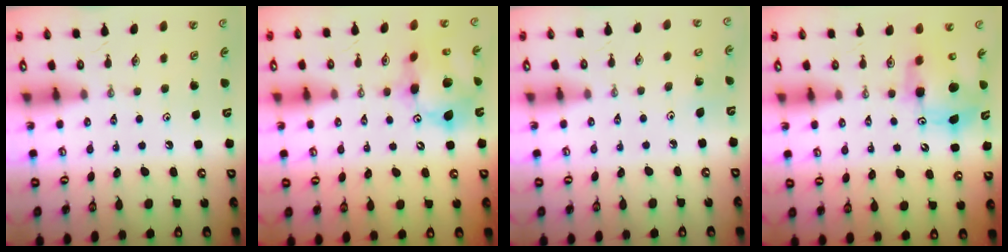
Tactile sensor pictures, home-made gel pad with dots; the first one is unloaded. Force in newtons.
{"total": 14.5, "press": 14.5, "slide": 1.2}
{"total": 3.7, "press": 3.7, "slide": 0.4}
{"total": 9.4, "press": 9.4, "slide": 0.8}